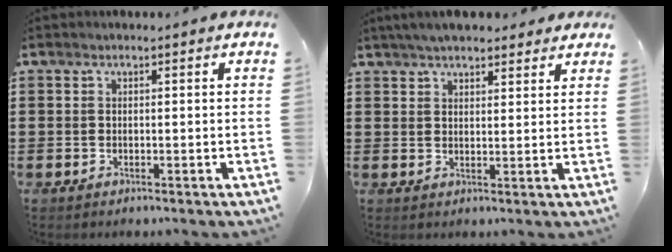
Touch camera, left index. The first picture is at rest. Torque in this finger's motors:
{"motor_torque": [0.76, -0.72, 0.51, 0.16]}